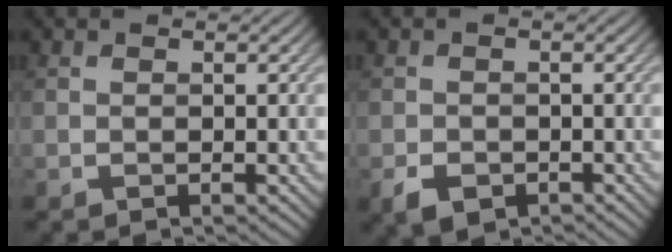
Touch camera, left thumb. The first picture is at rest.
{"total": 2.7, "force": [-1.5, 1.9, 1.3], "torque": [-0.025, -0.010, -0.033]}